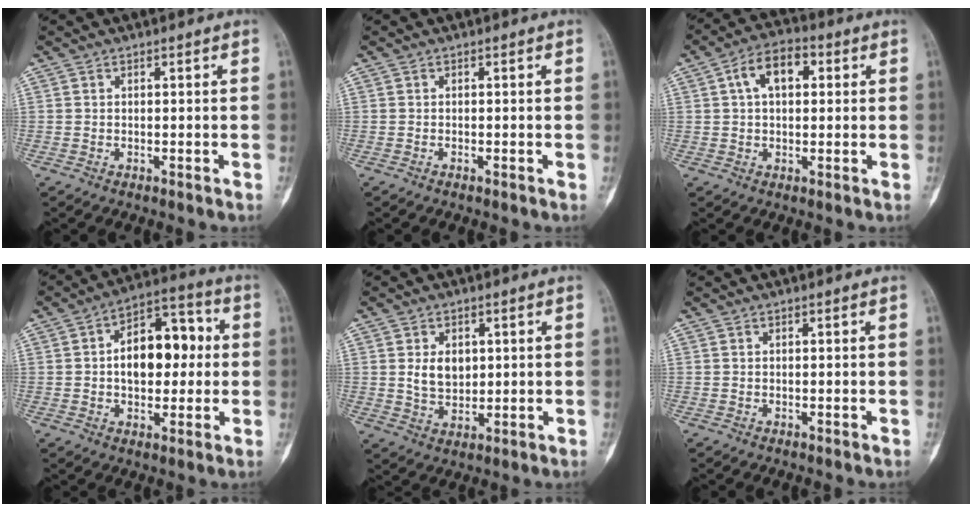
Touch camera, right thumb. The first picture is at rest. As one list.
[{"total": 0.0}, {"total": 8.5, "force": [2.2, 5.1, 6.5], "torque": [-0.102, 0.018, 0.029]}, {"total": 14.1, "force": [0.9, 8.6, 11.1], "torque": [-0.131, 0.032, 0.007]}, {"total": 5.9, "force": [1.3, 4.2, 3.9], "torque": [-0.050, -0.011, 0.031]}, {"total": 0.0}]